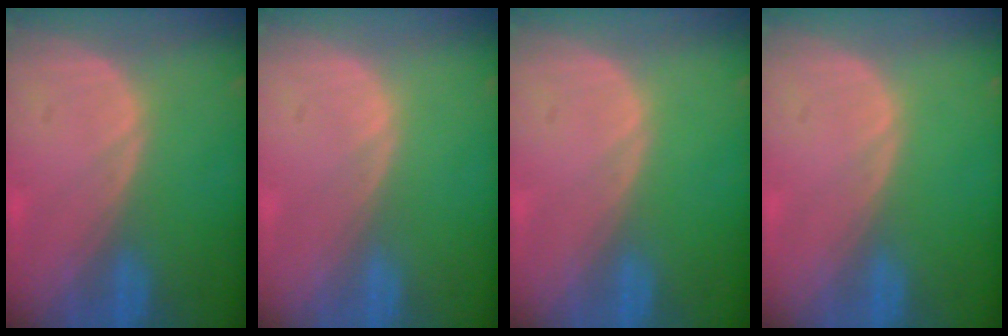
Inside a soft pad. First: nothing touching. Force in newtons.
{"total": 0.0}
{"total": 0.0}
{"total": 0.0}